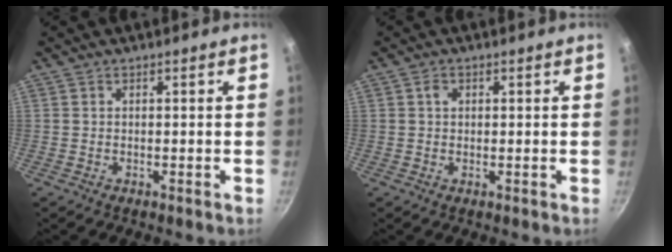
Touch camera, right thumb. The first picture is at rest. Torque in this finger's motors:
{"motor_torque": [-0.38, 0.56, 0.12, 0.27, 0.12]}